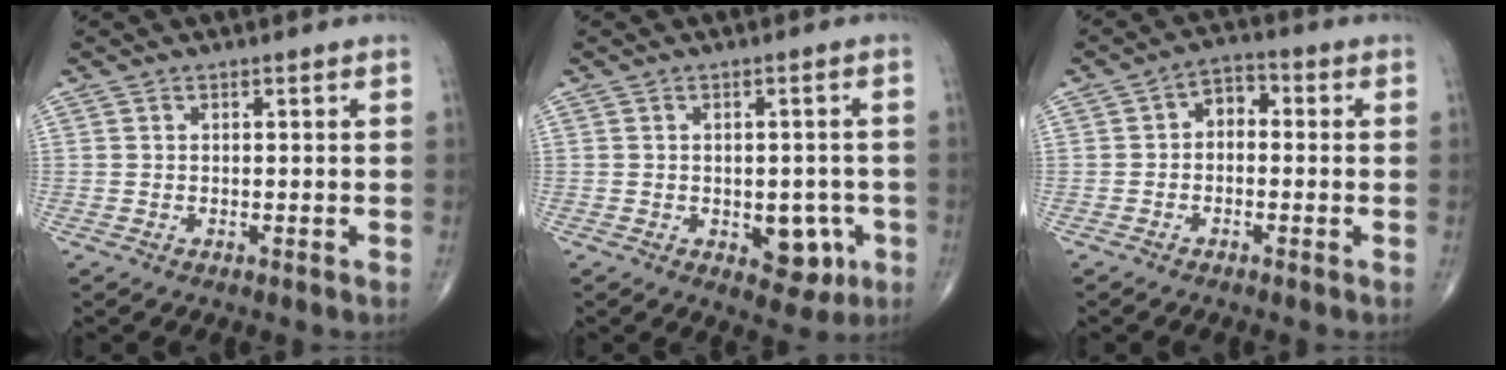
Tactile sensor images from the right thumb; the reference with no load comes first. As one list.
[{"total": 6.9, "force": [-2.0, 4.3, 5.1], "torque": [-0.027, 0.009, -0.017]}, {"total": 4.4, "force": [-0.2, 3.1, 3.1], "torque": [-0.030, 0.021, -0.018]}]